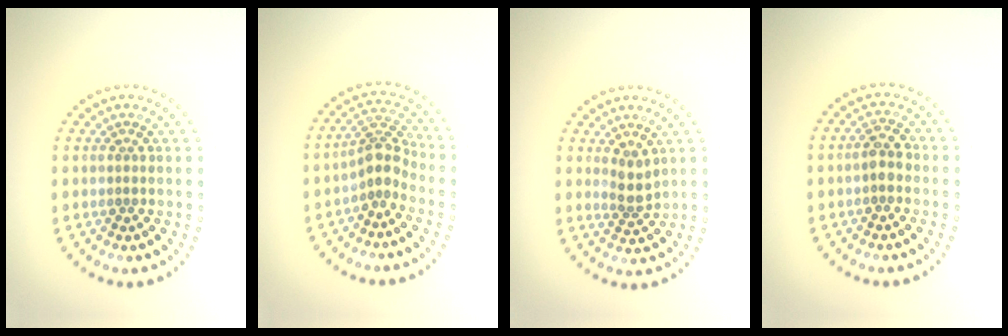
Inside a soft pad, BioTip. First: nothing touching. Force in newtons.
{"total": 2.9, "press": 2.2, "slide": 1.8}
{"total": 1.9, "press": 1.5, "slide": 1.2}
{"total": 1.9, "press": 1.8, "slide": 0.4}